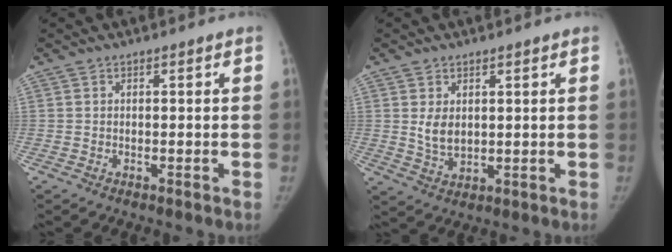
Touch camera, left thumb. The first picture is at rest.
{"total": 4.6, "force": [1.3, 3.1, 3.1], "torque": [-0.045, -0.016, 0.033]}